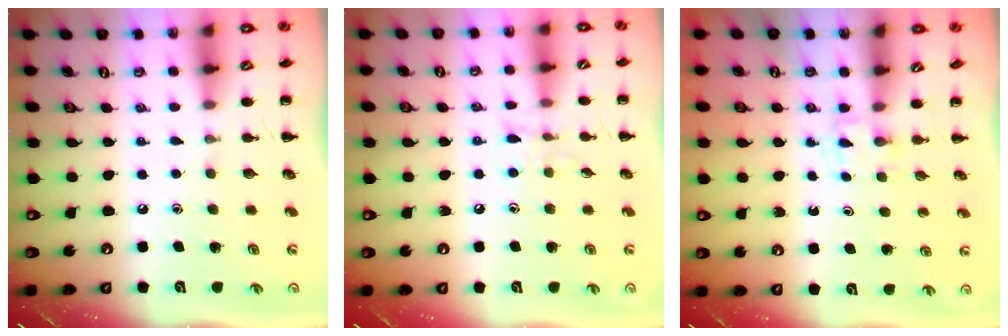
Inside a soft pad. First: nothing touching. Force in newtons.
{"total": 6.1, "press": 5.7, "slide": 2.1}
{"total": 2.3, "press": 2.1, "slide": 0.8}